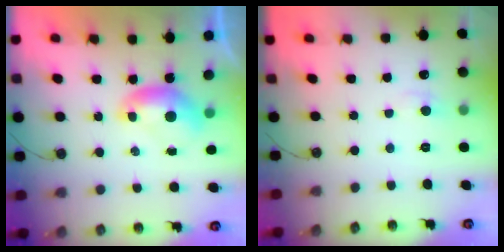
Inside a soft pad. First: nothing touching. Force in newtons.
{"total": 0.6, "press": 0.3, "slide": 0.5}